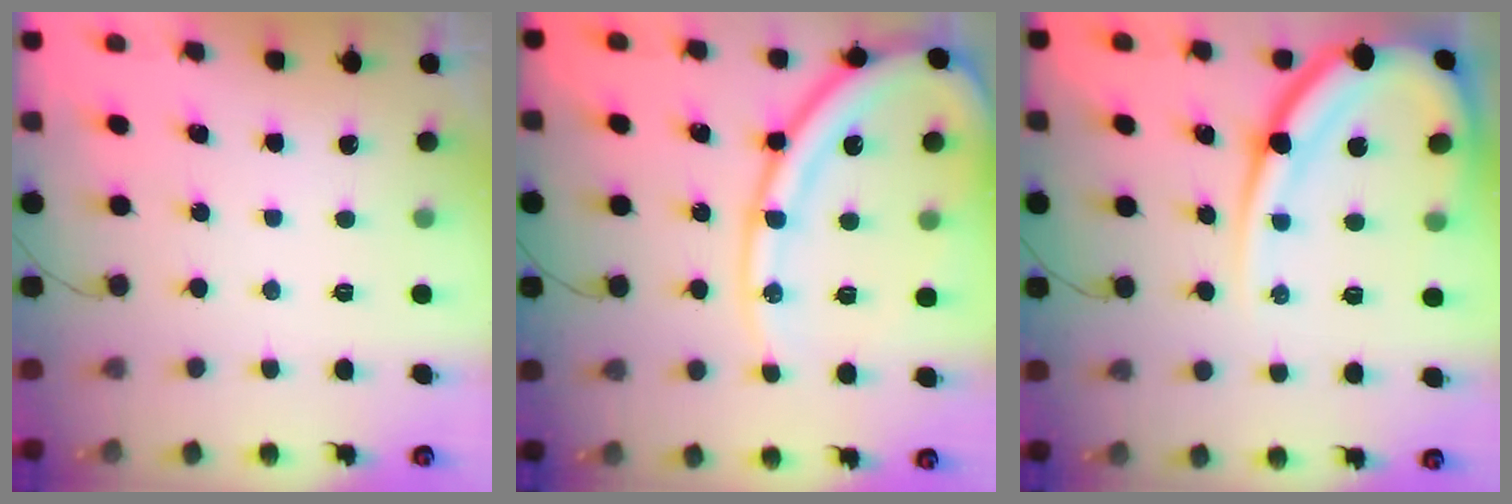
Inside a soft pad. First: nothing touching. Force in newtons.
{"total": 17.8, "press": 17.7, "slide": 2.3}
{"total": 17.4, "press": 17.4, "slide": 1.7}